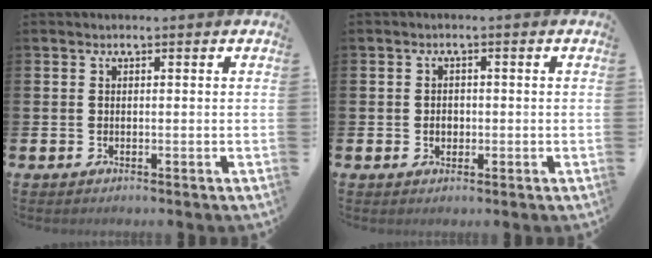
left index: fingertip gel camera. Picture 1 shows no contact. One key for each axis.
{"total": 1.6, "fx": -0.2, "fy": 1.4, "fz": 0.9, "tx": -0.005, "ty": 0.003, "tz": -0.009}